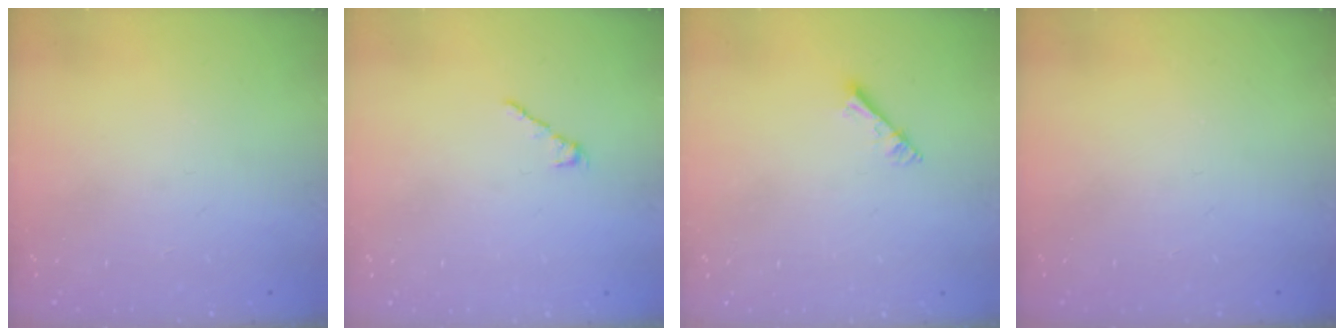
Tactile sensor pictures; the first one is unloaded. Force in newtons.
{"total": 1.7, "press": 1.5, "slide": 0.6}
{"total": 3.0, "press": 3.0, "slide": 0.3}
{"total": 0.0}